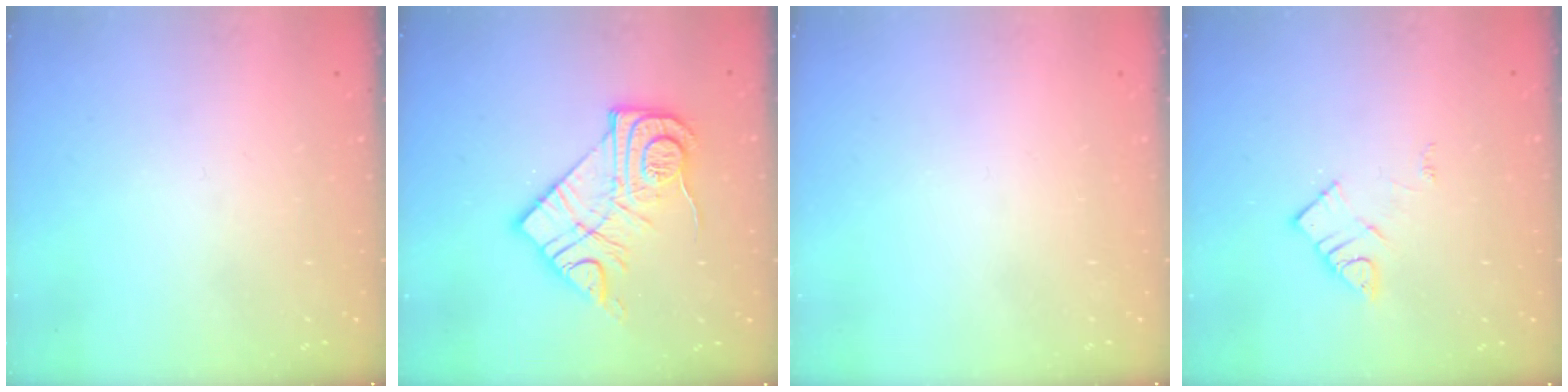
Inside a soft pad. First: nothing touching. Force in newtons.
{"total": 14.3, "press": 14.3, "slide": 1.0}
{"total": 1.6, "press": 1.6, "slide": 0.1}
{"total": 6.6, "press": 6.6, "slide": 0.3}